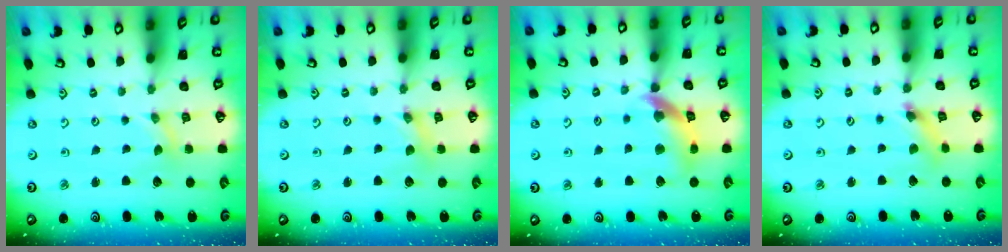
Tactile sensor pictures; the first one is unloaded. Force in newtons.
{"total": 0.8, "press": 0.8, "slide": 0.1}
{"total": 13.4, "press": 13.3, "slide": 1.7}
{"total": 4.2, "press": 4.2, "slide": 0.3}